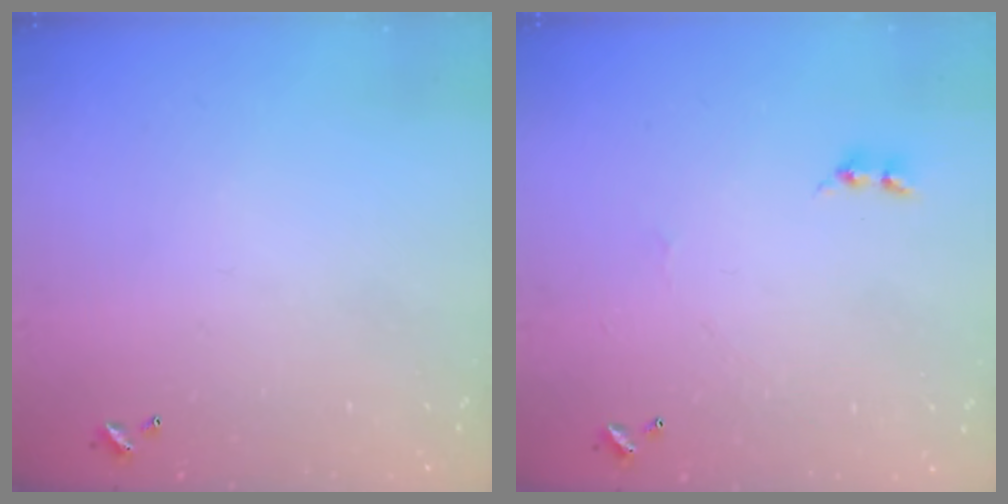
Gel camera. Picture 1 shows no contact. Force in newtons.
{"total": 1.7, "press": 1.6, "slide": 0.5}